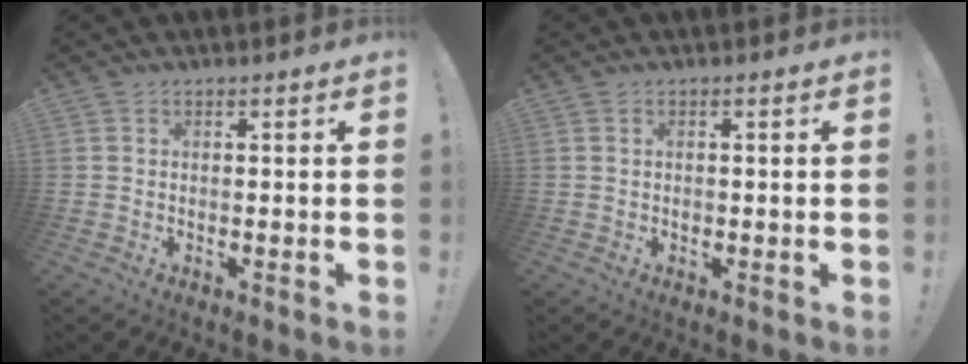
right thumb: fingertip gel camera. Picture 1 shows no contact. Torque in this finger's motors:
{"motor_torque": [0.06, 0.23, 0.19, -0.48, -0.01]}